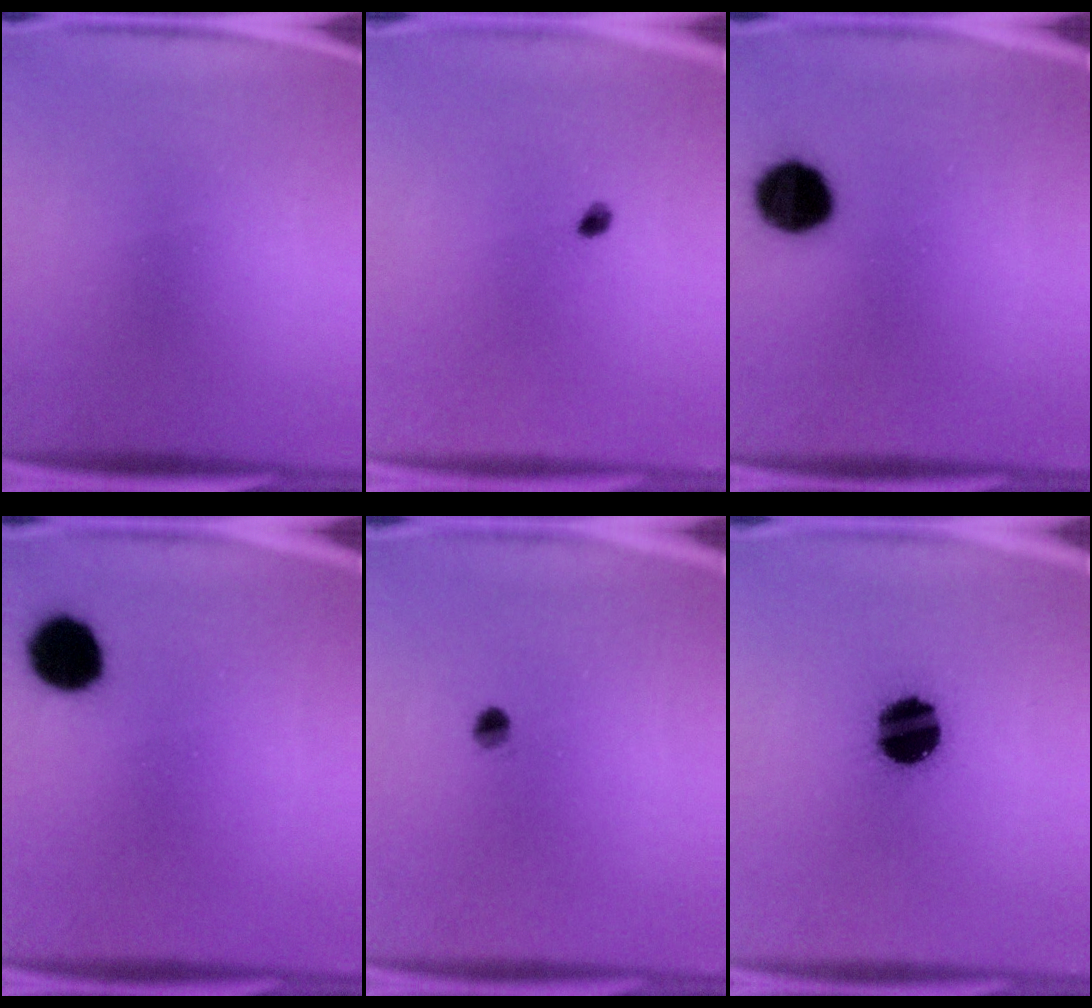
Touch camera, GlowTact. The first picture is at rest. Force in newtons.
{"total": 1.2}
{"total": 10.5}
{"total": 9.2}
{"total": 2.0}
{"total": 15.4}